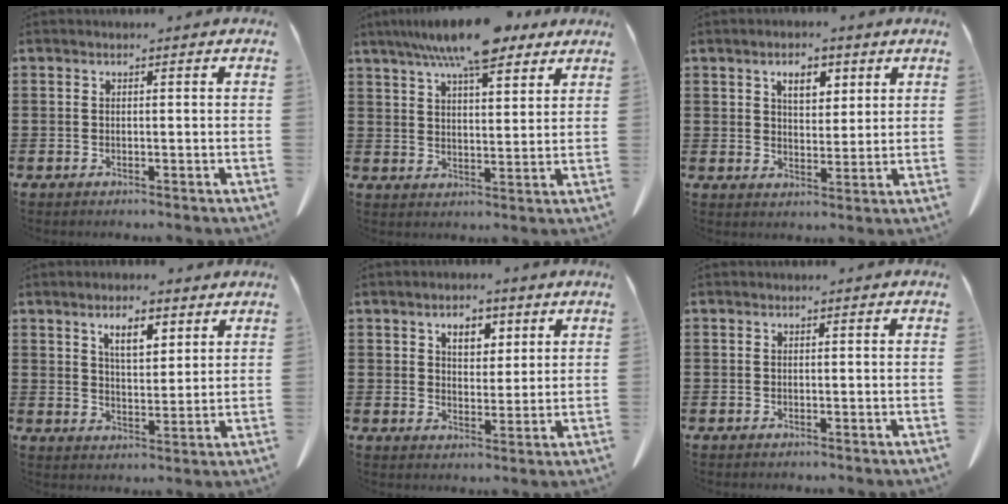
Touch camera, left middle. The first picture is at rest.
{"total": 10.3, "force": [8.1, 2.4, 6.0], "torque": [-0.119, -0.014, 0.145]}
{"total": 4.9, "force": [3.0, 2.4, 3.1], "torque": [-0.046, 0.001, 0.048]}
{"total": 5.9, "force": [4.2, 2.1, 3.5], "torque": [-0.064, -0.007, 0.072]}
{"total": 4.7, "force": [2.9, 2.6, 2.6], "torque": [-0.036, 0.003, 0.046]}
{"total": 0.0}